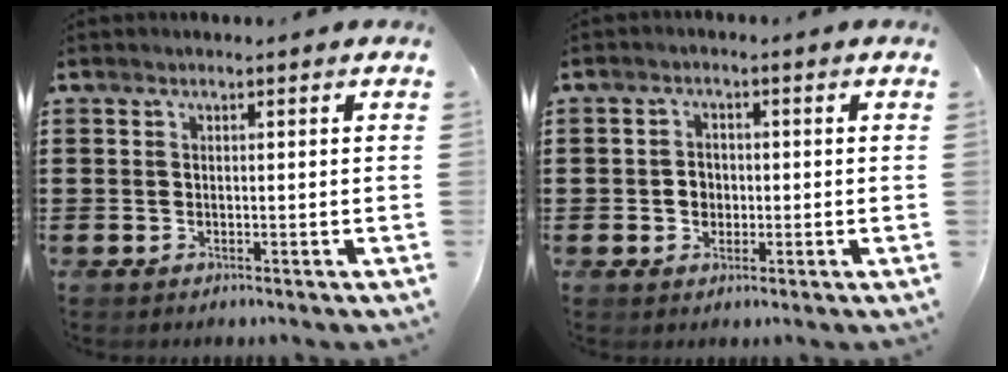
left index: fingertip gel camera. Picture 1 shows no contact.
{"total": 2.4, "force": [-0.3, 2.2, 0.9], "torque": [-0.026, 0.006, -0.010]}